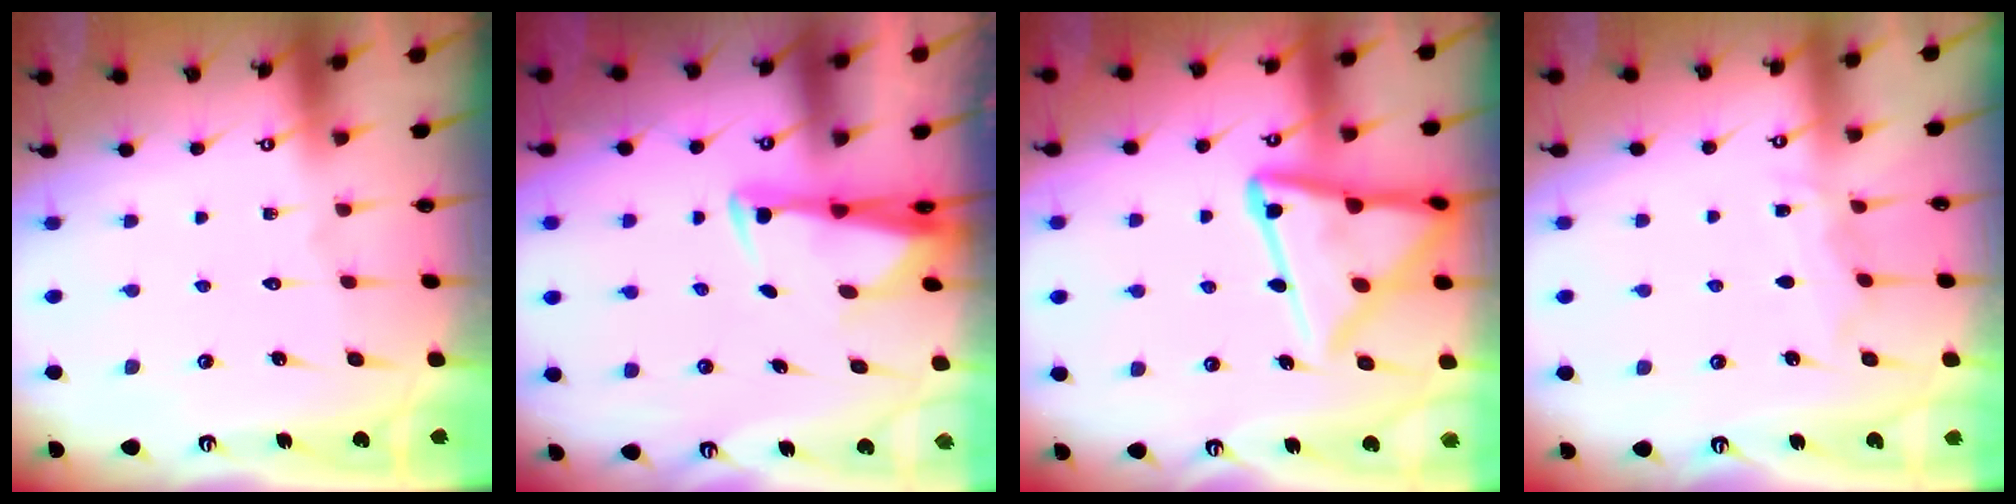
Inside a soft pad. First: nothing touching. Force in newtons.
{"total": 2.9, "press": 2.7, "slide": 0.9}
{"total": 18.2, "press": 18.1, "slide": 1.8}
{"total": 5.1, "press": 5.1, "slide": 0.5}